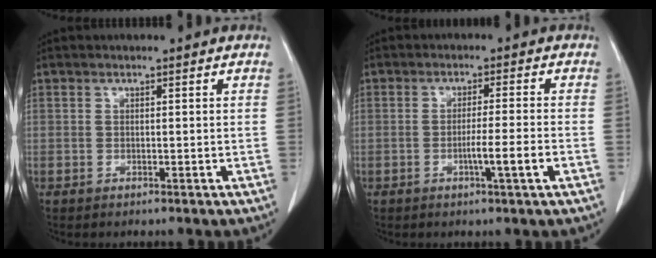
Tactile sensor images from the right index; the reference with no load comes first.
{"total": 4.7, "force": [-1.7, -0.8, 4.3], "torque": [-0.070, -0.007, -0.028]}